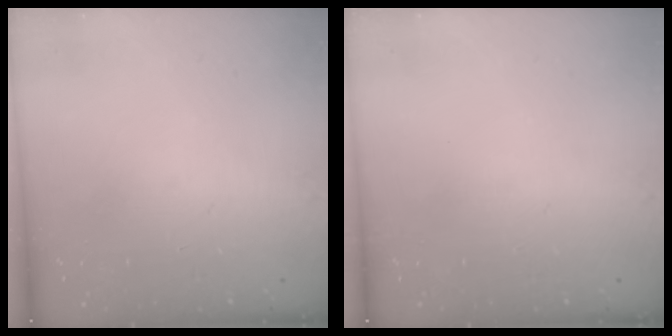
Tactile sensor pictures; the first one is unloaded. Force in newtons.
{"total": 0.0}